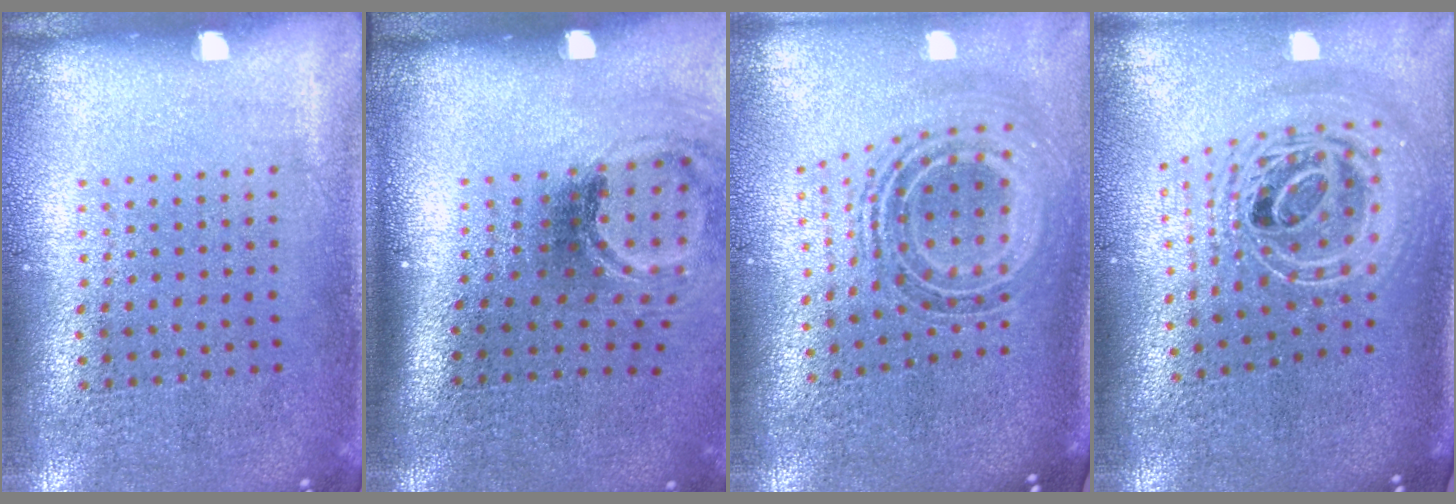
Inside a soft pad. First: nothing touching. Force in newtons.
{"total": 2.0, "press": 1.3, "slide": 1.6}
{"total": 1.3, "press": 1.1, "slide": 0.8}
{"total": 2.7, "press": 1.8, "slide": 2.0}